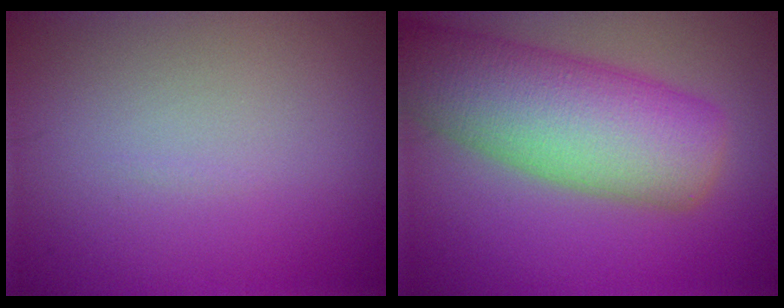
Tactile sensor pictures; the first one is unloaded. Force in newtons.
{"total": 10.4, "press": 10.4, "slide": 0.4}